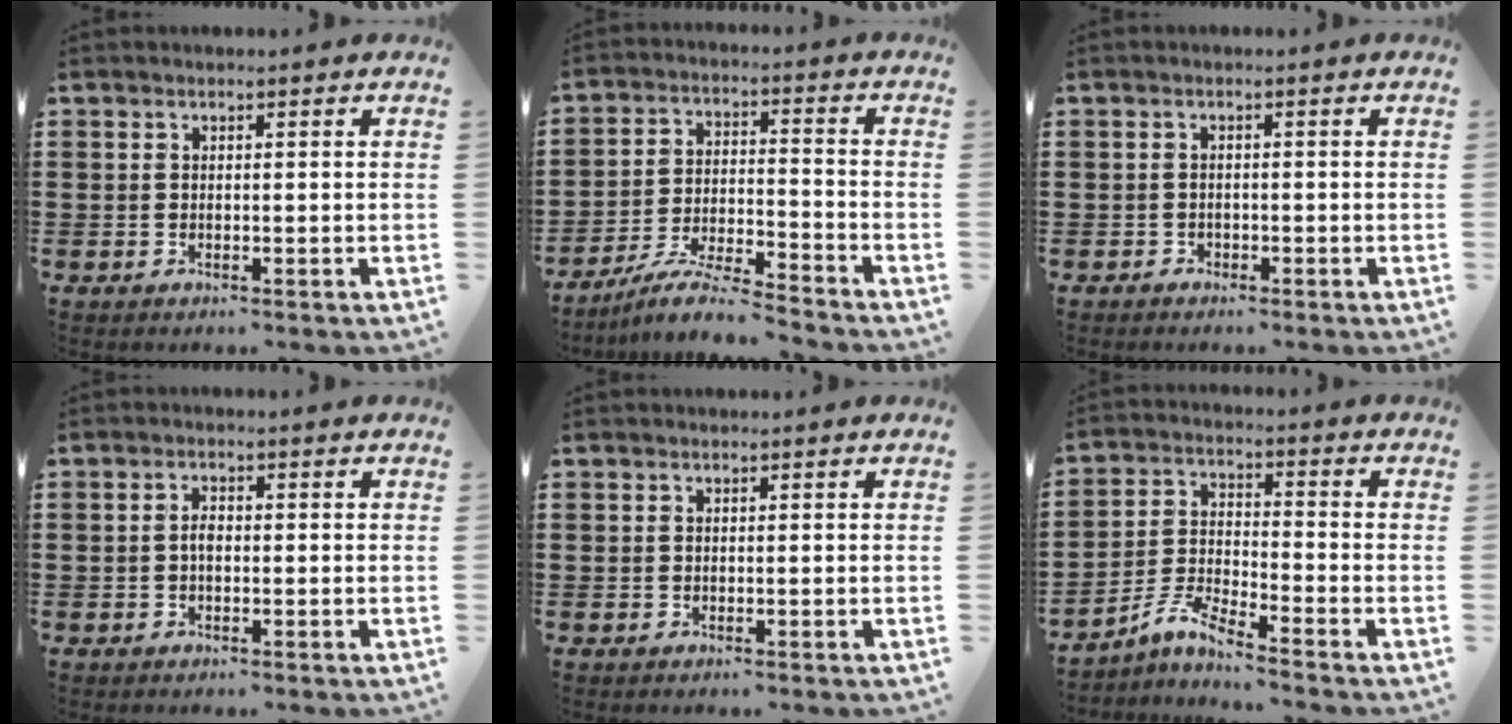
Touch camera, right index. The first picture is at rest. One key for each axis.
{"total": 7.7, "fx": -7.2, "fy": -0.1, "fz": 2.8, "tx": -0.057, "ty": -0.002, "tz": -0.141}
{"total": 1.0, "fx": -0.9, "fy": 0.4, "fz": 0.0, "tx": -0.002, "ty": 0.002, "tz": -0.021}
{"total": 1.7, "fx": -0.3, "fy": 0.8, "fz": 1.4, "tx": -0.028, "ty": 0.004, "tz": -0.007}
{"total": 0.0}
{"total": 5.4, "fx": -4.9, "fy": -0.1, "fz": 2.4, "tx": -0.071, "ty": -0.014, "tz": -0.102}